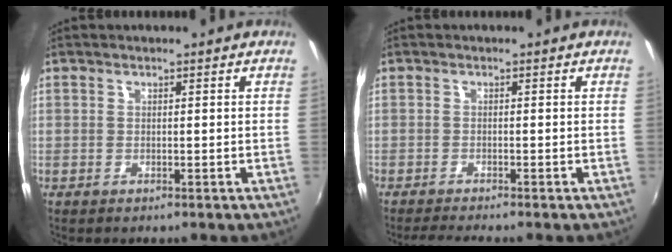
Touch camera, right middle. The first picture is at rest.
{"total": 3.4, "force": [-3.1, -0.6, 1.3], "torque": [-0.037, -0.011, -0.056]}